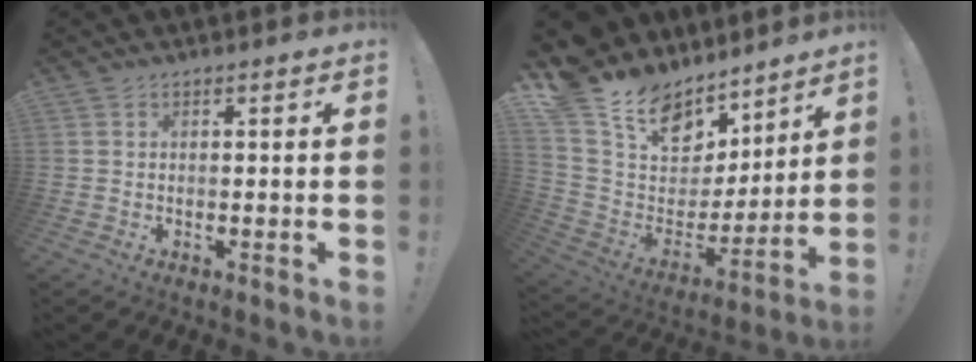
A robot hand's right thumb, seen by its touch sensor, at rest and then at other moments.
{"total": 16.3, "force": [12.3, 9.8, 4.2], "torque": [-0.081, -0.098, 0.248]}